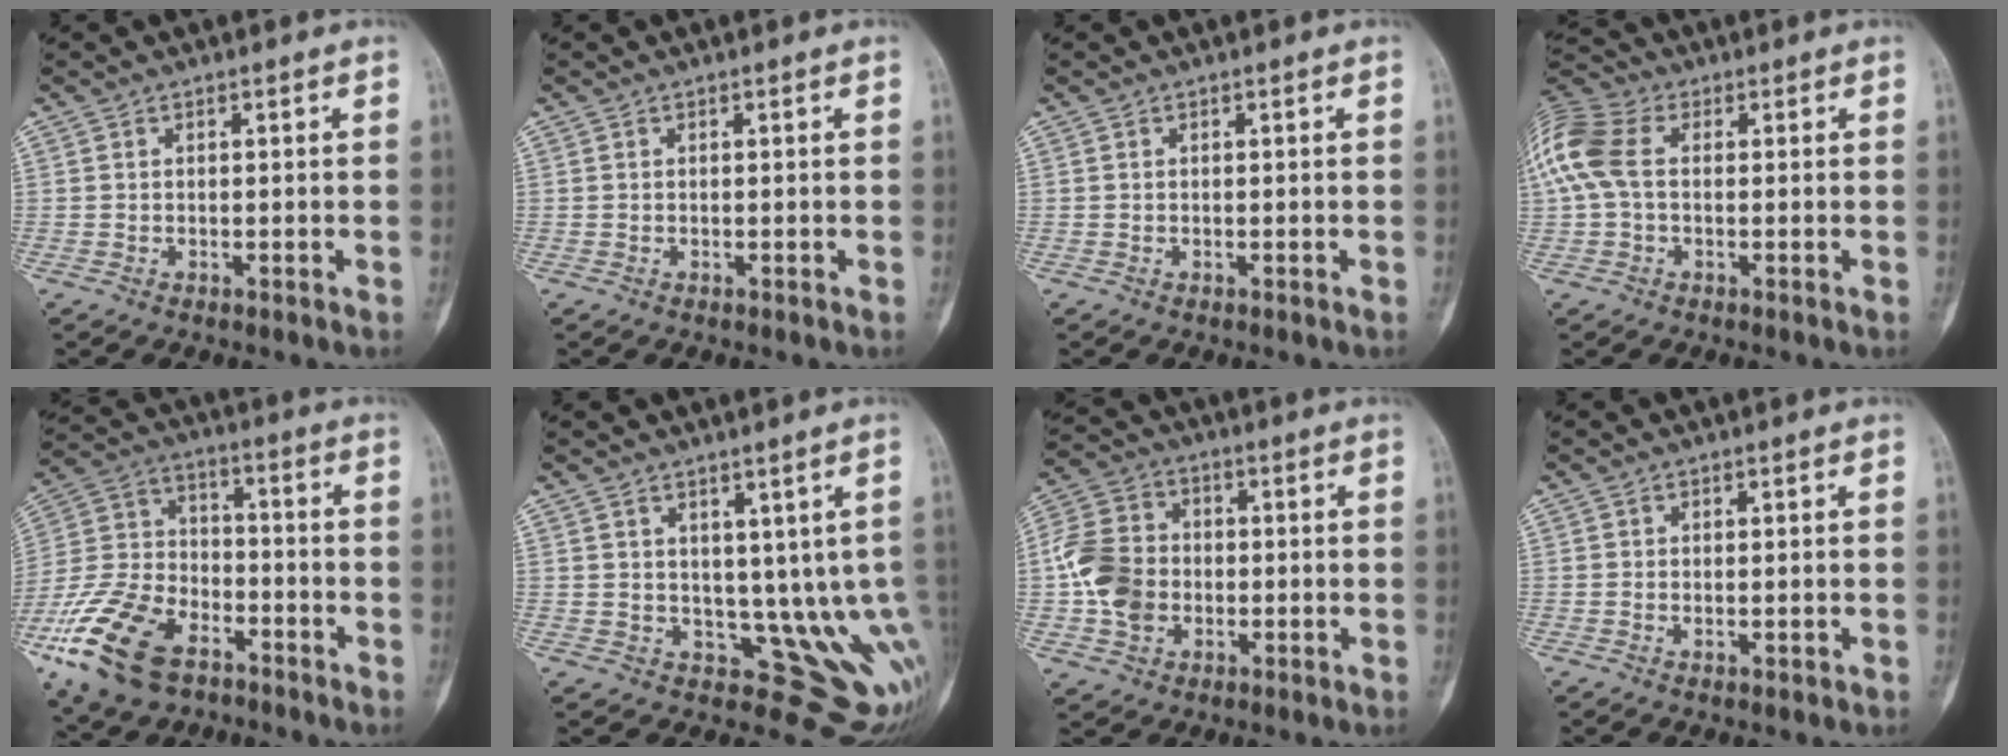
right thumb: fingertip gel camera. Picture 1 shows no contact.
{"total": 0.0}
{"total": 0.0}
{"total": 12.4, "force": [1.1, 8.0, 9.4], "torque": [-0.227, 0.028, 0.014]}
{"total": 19.3, "force": [-10.5, 11.1, 11.8], "torque": [-0.239, 0.045, -0.197]}
{"total": 10.9, "force": [2.0, 6.6, 8.4], "torque": [-0.072, -0.028, 0.051]}
{"total": 11.3, "force": [-1.3, 9.1, 6.7], "torque": [-0.118, 0.019, -0.030]}
{"total": 1.1, "force": [-0.1, 0.5, 0.9], "torque": [-0.015, -0.001, 0.000]}